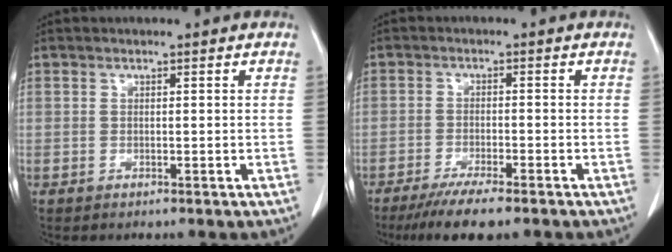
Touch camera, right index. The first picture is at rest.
{"total": 7.6, "force": [-5.8, 0.6, 4.8], "torque": [-0.074, -0.016, -0.091]}